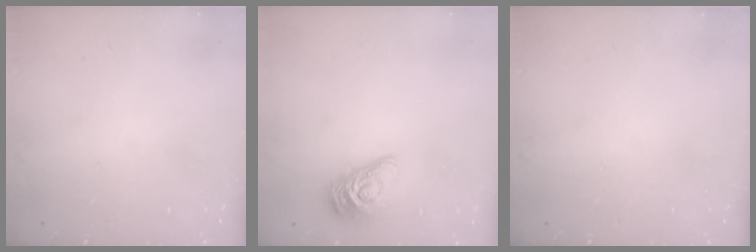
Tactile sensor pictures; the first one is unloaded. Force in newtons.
{"total": 12.2, "press": 12.2, "slide": 0.6}
{"total": 0.0}